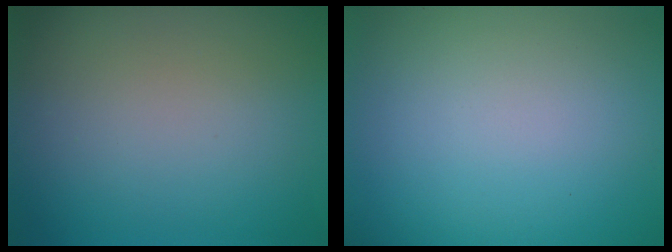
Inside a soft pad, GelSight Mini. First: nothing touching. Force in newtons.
{"total": 0.0}